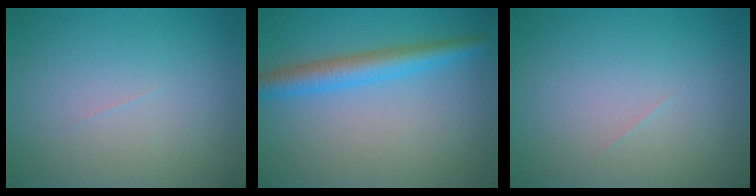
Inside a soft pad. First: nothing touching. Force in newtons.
{"total": 3.8, "press": 3.8, "slide": 0.1}
{"total": 0.0}